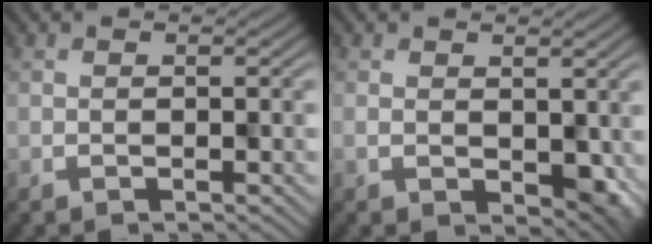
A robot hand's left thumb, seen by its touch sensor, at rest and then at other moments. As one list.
[{"total": 3.3, "force": [-0.1, 2.2, 2.5], "torque": [-0.034, -0.011, 0.016]}]